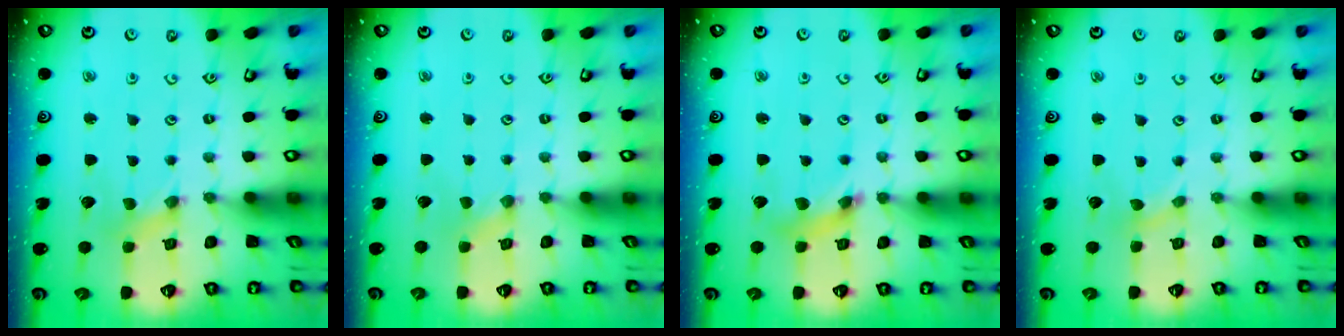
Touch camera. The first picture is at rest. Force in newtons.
{"total": 0.0}
{"total": 6.8, "press": 6.7, "slide": 0.8}
{"total": 0.0}